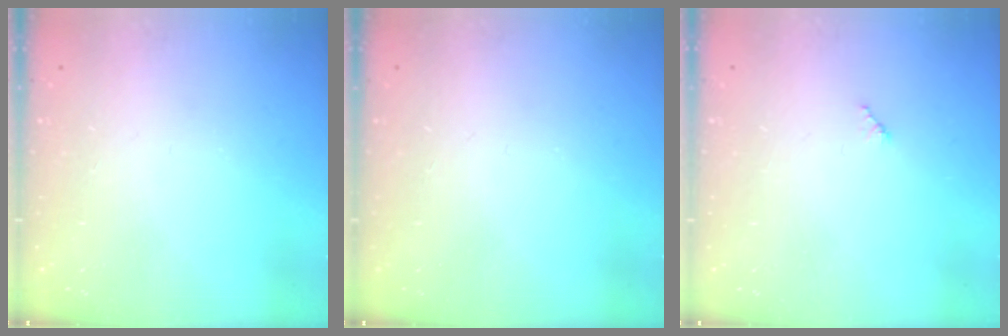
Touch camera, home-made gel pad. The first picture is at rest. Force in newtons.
{"total": 0.0}
{"total": 2.5, "press": 2.5, "slide": 0.3}